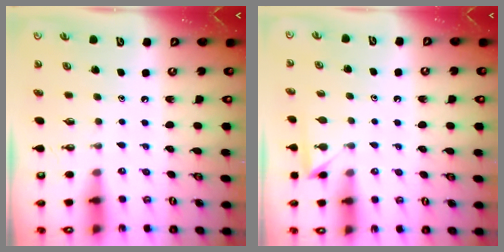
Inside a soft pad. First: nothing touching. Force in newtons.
{"total": 2.9, "press": 2.9, "slide": 0.3}